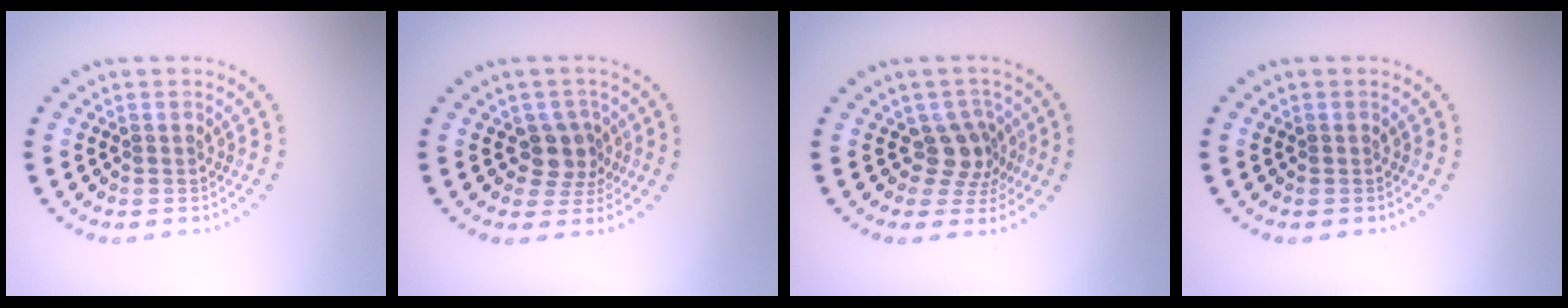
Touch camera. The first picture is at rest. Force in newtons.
{"total": 2.7, "press": 2.2, "slide": 1.6}
{"total": 2.8, "press": 2.0, "slide": 2.0}
{"total": 0.0}